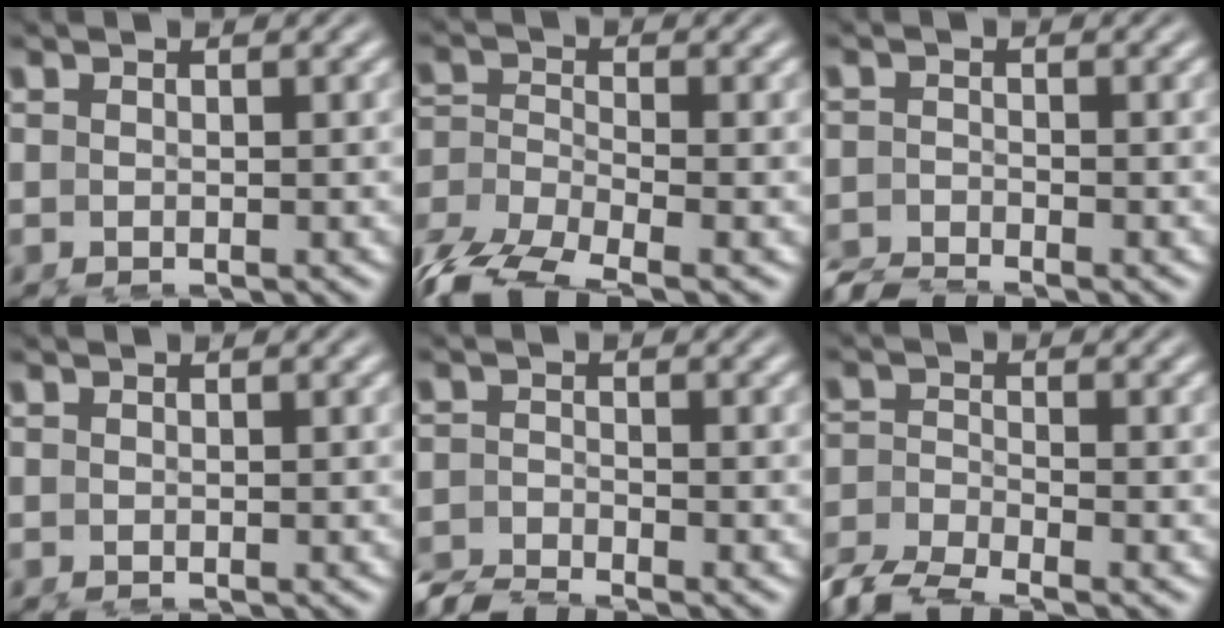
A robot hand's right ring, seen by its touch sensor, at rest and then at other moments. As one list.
[{"total": 8.1, "force": [-5.2, 4.5, 4.2], "torque": [-0.110, -0.040, -0.069]}, {"total": 2.8, "force": [-2.8, 0.4, 0.2], "torque": [0.000, -0.012, -0.047]}, {"total": 0.0}, {"total": 3.2, "force": [-3.2, 0.5, 0.3], "torque": [-0.004, -0.013, -0.055]}, {"total": 5.8, "force": [-5.0, 2.2, 2.0], "torque": [-0.043, -0.025, -0.074]}]